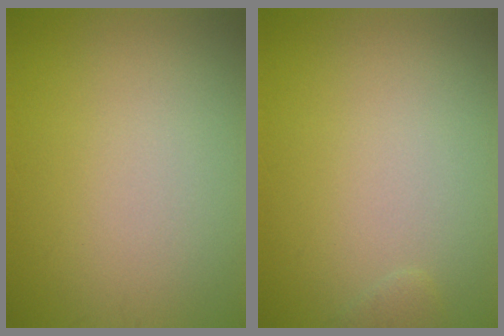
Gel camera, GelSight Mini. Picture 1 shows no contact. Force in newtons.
{"total": 0.6, "press": 0.6, "slide": 0.1}